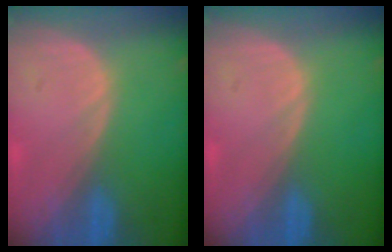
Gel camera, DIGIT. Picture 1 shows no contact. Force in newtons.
{"total": 0.0}